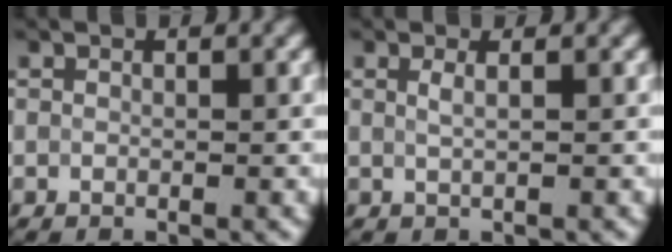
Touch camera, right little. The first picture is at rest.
{"total": 0.9, "force": [0.4, 0.1, 0.8], "torque": [-0.016, 0.004, 0.006]}